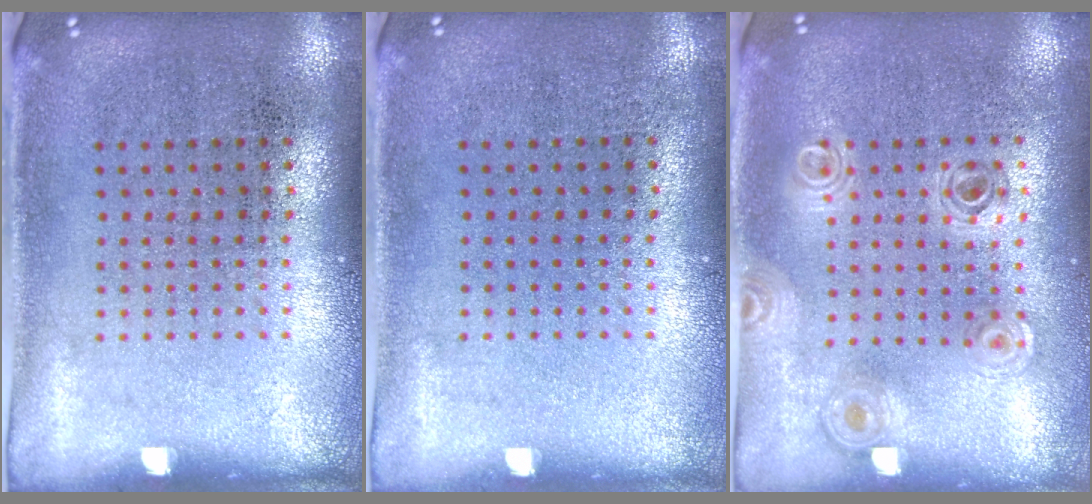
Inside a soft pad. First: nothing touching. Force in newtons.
{"total": 0.0}
{"total": 0.9, "press": 0.9, "slide": 0.1}